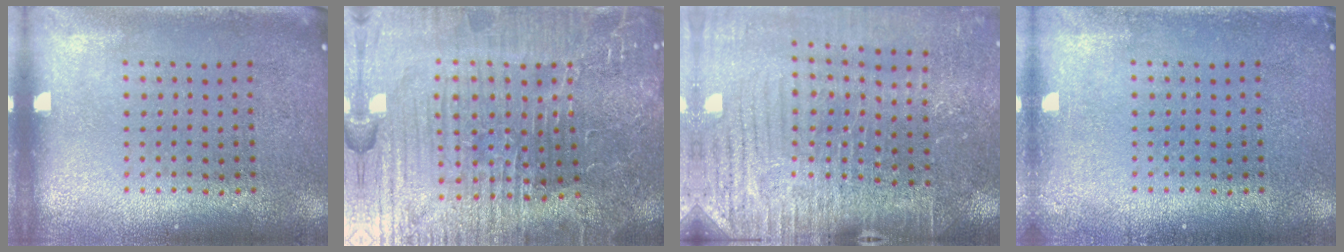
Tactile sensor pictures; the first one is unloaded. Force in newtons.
{"total": 6.4, "press": 5.9, "slide": 2.5}
{"total": 3.9, "press": 3.9, "slide": 0.6}
{"total": 0.6, "press": 0.6, "slide": 0.1}